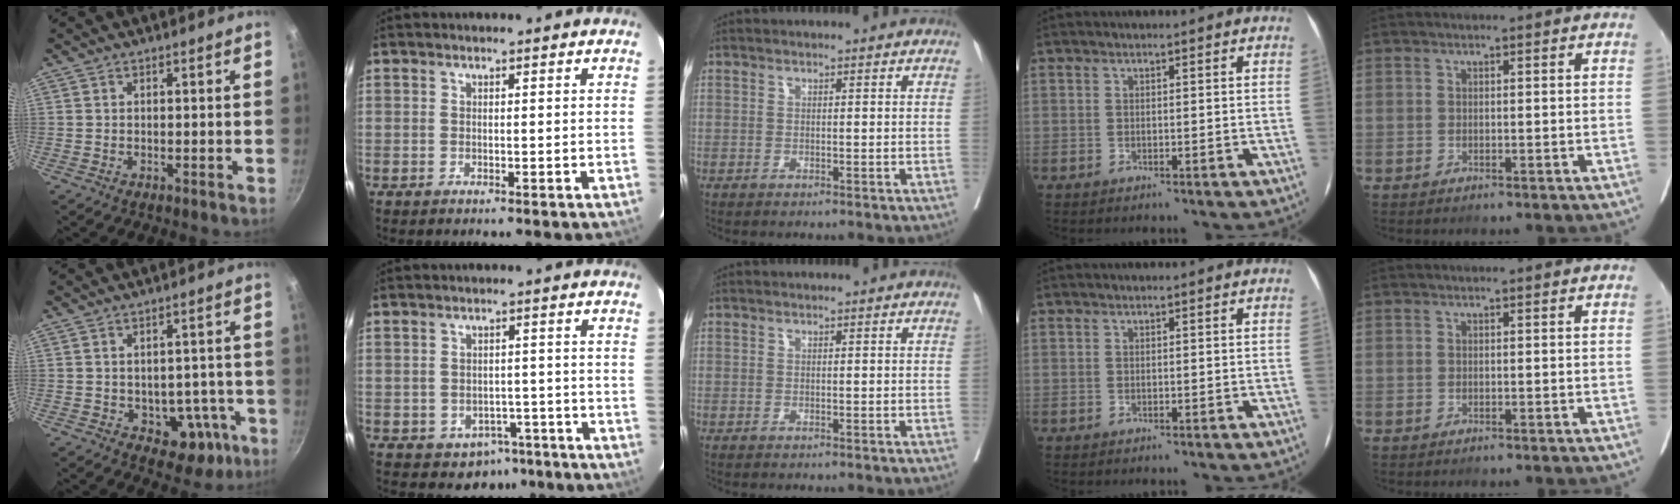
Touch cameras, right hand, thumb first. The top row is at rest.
{"thumb": {"total": 9.1, "force": [-3.4, 6.2, 5.7], "torque": [-0.038, 0.032, -0.030]}, "index": {"total": 6.0, "force": [-3.5, 4.6, 1.4], "torque": [-0.010, 0.012, -0.038]}}